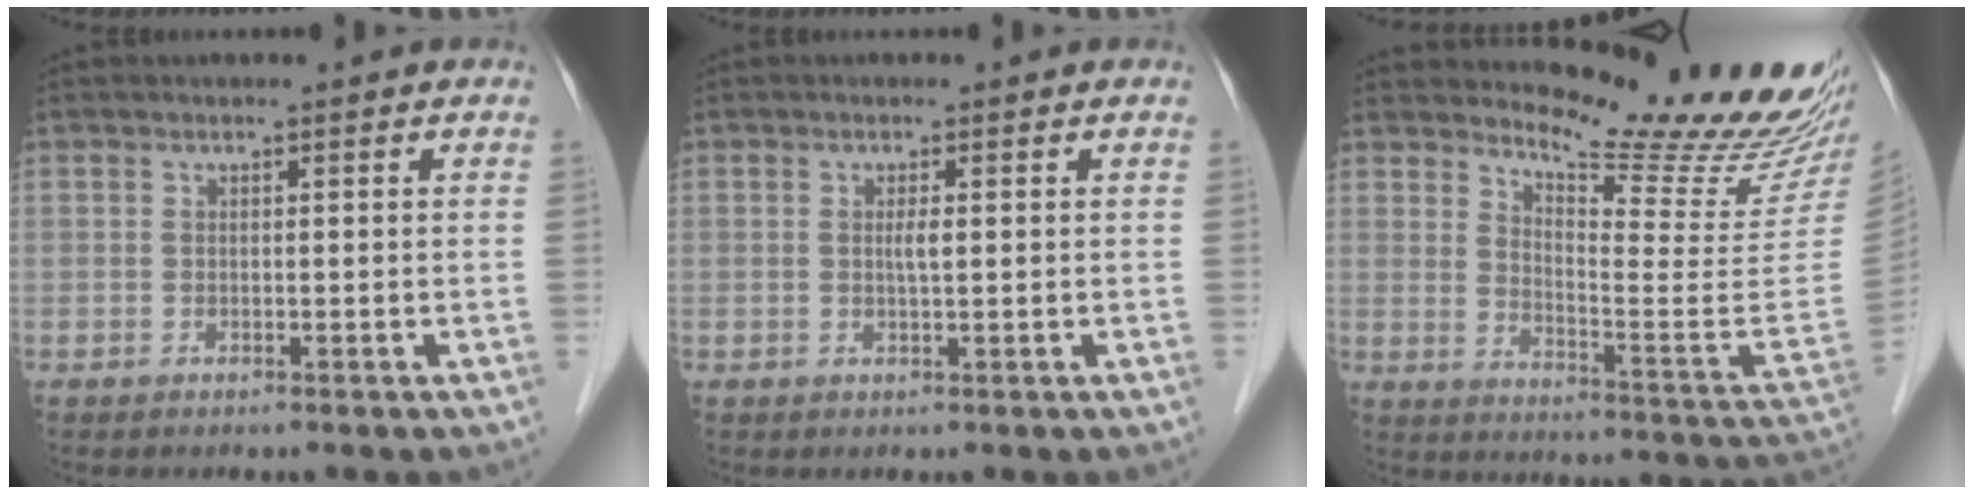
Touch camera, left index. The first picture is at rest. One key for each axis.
{"total": 1.4, "fx": 0.4, "fy": 0.1, "fz": 1.3, "tx": -0.029, "ty": 0.001, "tz": 0.006}
{"total": 18.6, "fx": 17.4, "fy": -0.4, "fz": 6.6, "tx": -0.110, "ty": -0.126, "tz": 0.227}